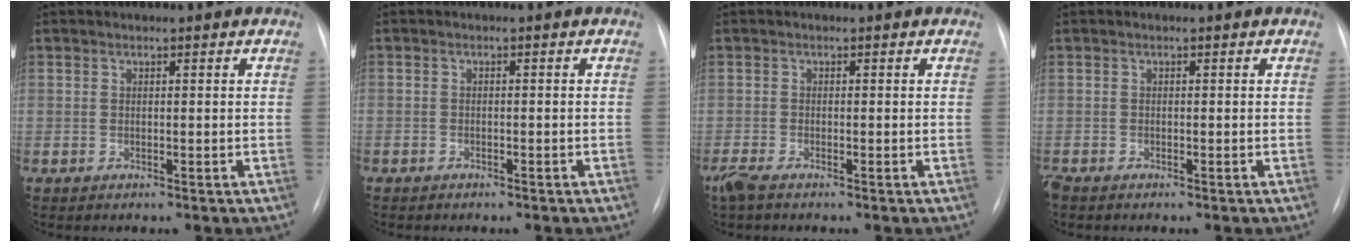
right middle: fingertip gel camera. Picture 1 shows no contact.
{"total": 1.4, "force": [-1.1, 0.8, 0.4], "torque": [-0.010, 0.002, -0.014]}
{"total": 2.6, "force": [-2.0, 0.6, 1.6], "torque": [-0.040, -0.009, -0.039]}
{"total": 1.5, "force": [-1.2, 0.6, 0.7], "torque": [-0.017, -0.004, -0.019]}